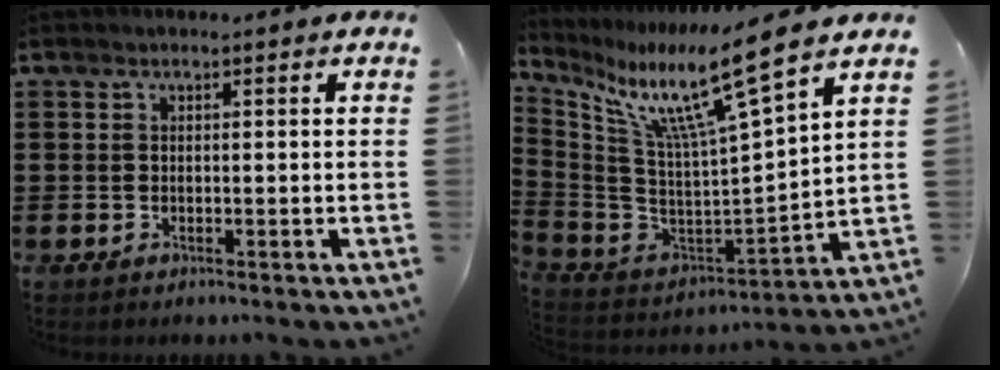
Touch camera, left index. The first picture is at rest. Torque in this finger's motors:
{"motor_torque": [2.14, 0.00, 0.81, 0.21]}